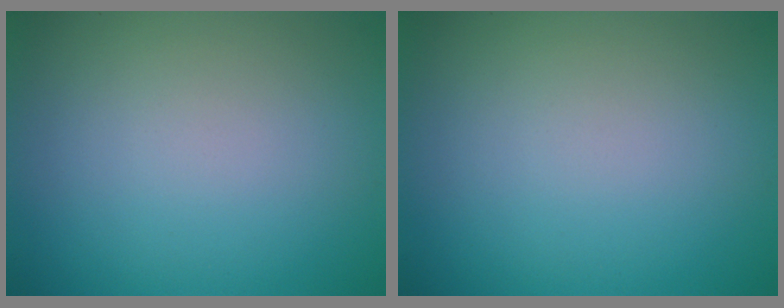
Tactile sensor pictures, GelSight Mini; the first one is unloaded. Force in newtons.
{"total": 0.0}